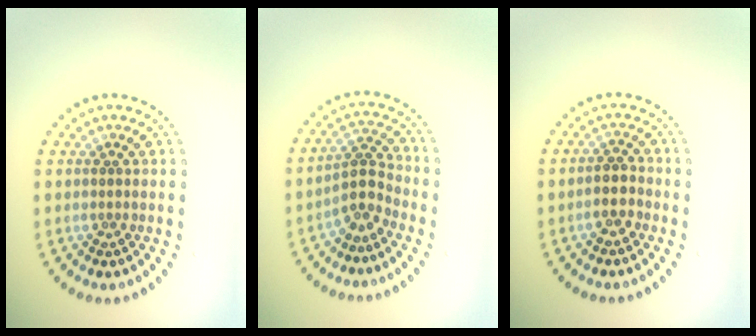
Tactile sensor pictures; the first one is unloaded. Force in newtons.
{"total": 2.8, "press": 2.0, "slide": 1.9}
{"total": 2.1, "press": 1.9, "slide": 0.9}